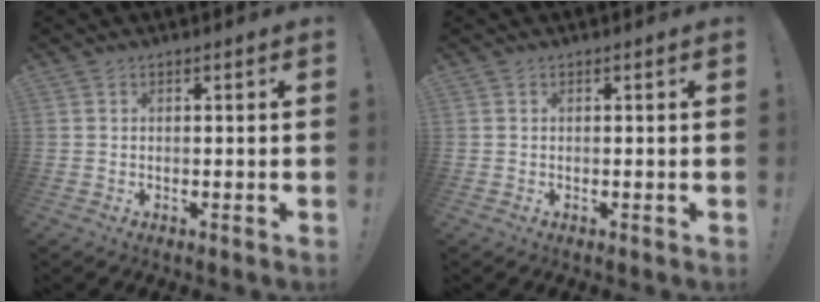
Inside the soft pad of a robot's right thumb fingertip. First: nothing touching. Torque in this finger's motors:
{"motor_torque": [0.00, 0.00, 0.00, 0.00, 0.00]}